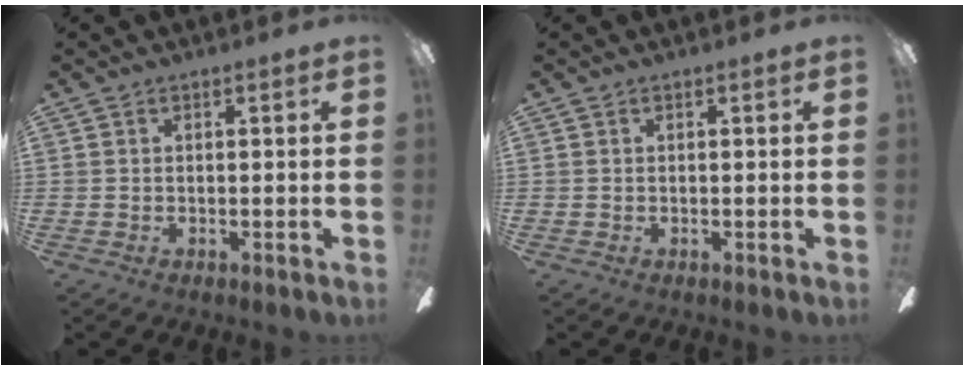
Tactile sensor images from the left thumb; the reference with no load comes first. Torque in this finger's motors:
{"motor_torque": [0.04, 0.00, -0.14, 0.02, 0.00]}